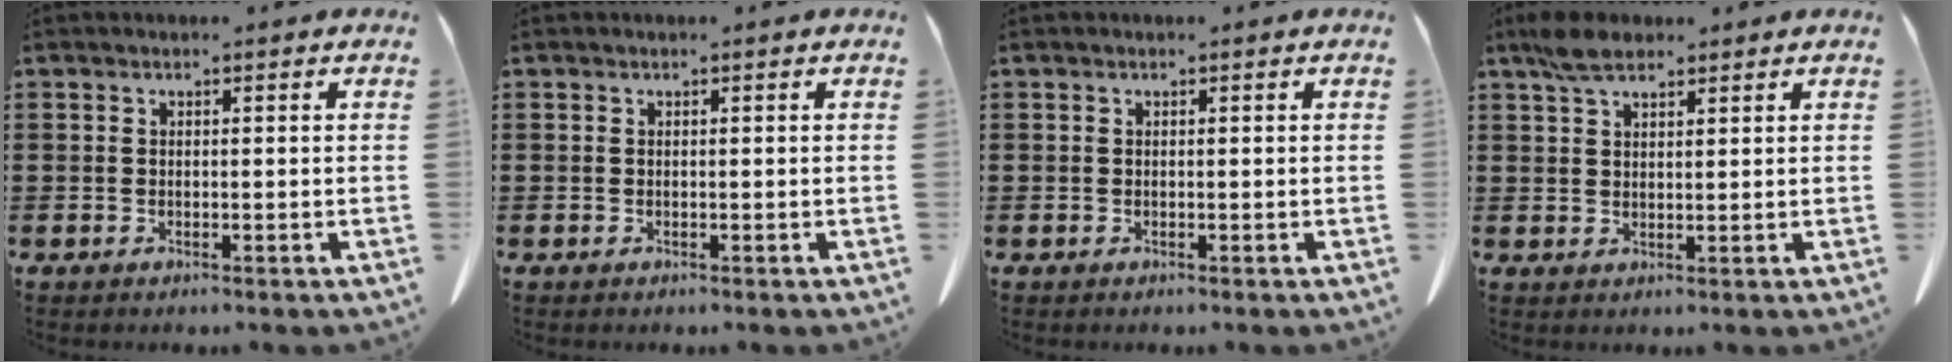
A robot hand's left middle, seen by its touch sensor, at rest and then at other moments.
{"total": 0.0}
{"total": 0.0}
{"total": 4.5, "force": [3.2, 1.9, 2.5], "torque": [-0.058, 0.007, 0.060]}